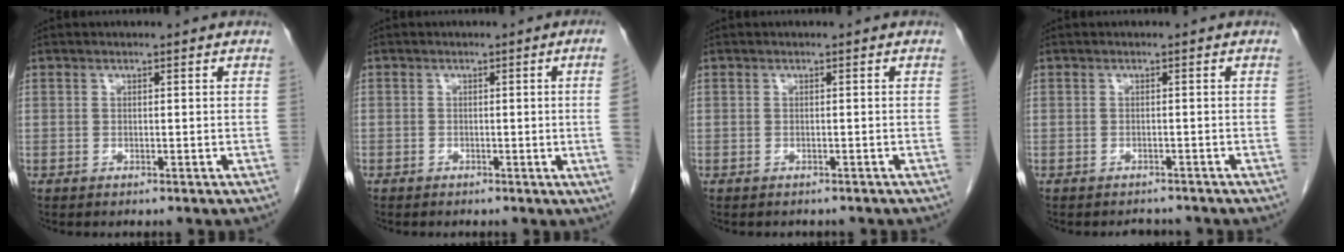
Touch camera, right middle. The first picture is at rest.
{"total": 3.6, "force": [-0.5, -1.3, 3.3], "torque": [-0.035, -0.003, -0.007]}
{"total": 2.7, "force": [-2.3, 1.0, 0.7], "torque": [-0.020, -0.005, -0.025]}
{"total": 2.3, "force": [-2.2, 0.7, 0.0], "torque": [-0.003, -0.006, -0.029]}